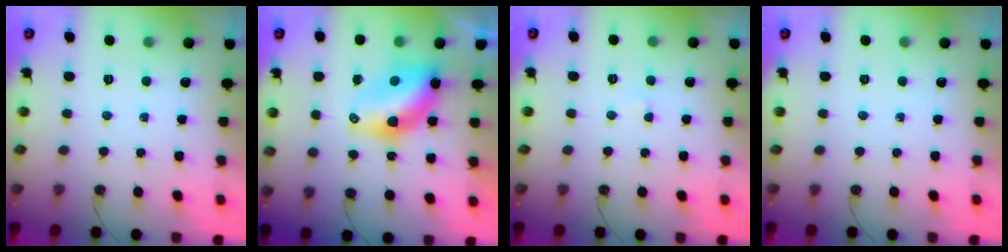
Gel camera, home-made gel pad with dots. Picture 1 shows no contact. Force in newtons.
{"total": 9.4, "press": 9.4, "slide": 0.9}
{"total": 1.7, "press": 1.7, "slide": 0.3}
{"total": 0.0}